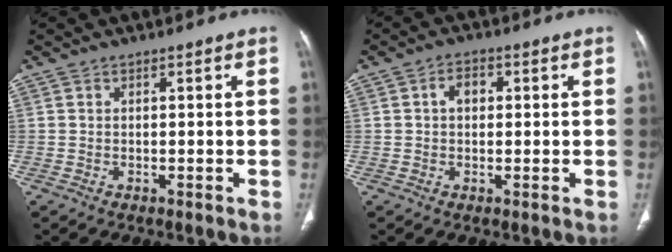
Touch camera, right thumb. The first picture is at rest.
{"total": 3.0, "force": [0.4, 2.1, 2.1], "torque": [-0.028, 0.011, 0.003]}